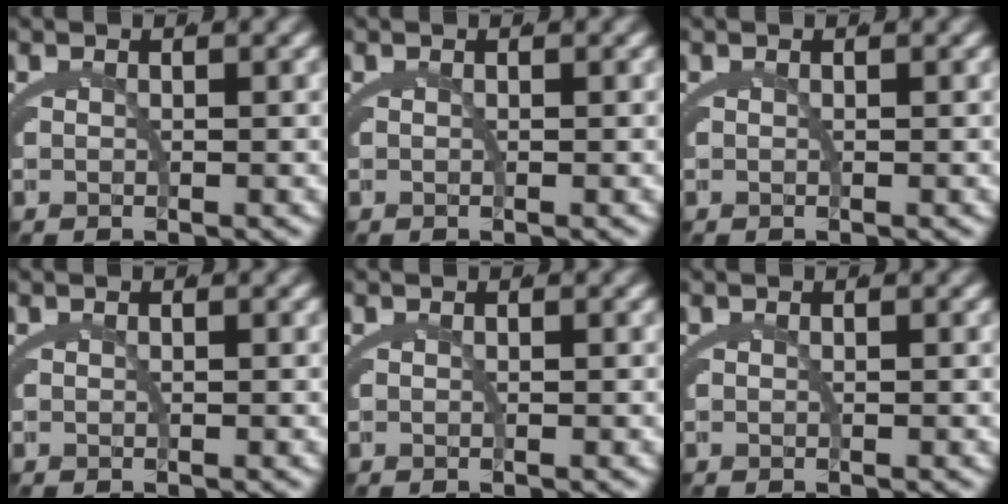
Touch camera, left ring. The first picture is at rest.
{"total": 0.0}
{"total": 0.0}
{"total": 0.0}
{"total": 0.0}
{"total": 0.0}